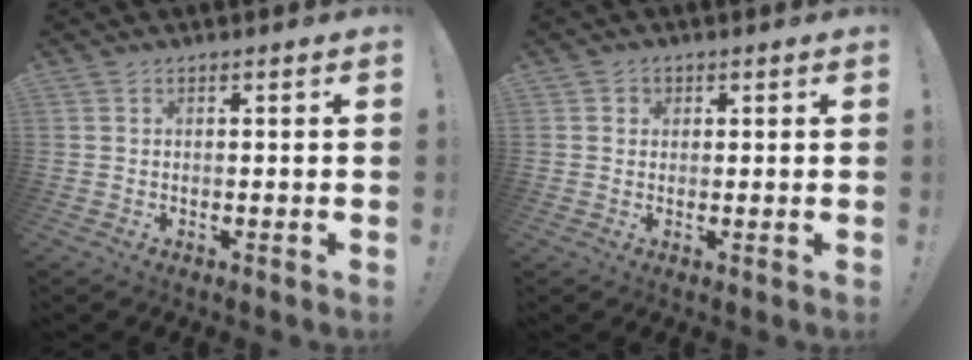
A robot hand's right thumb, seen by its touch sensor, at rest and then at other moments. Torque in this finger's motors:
{"motor_torque": [0.36, 0.49, 0.43, -0.09, -0.06]}